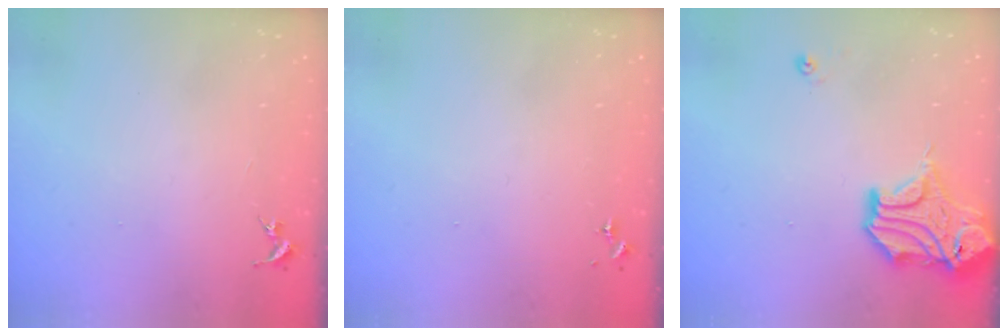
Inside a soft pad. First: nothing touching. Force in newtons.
{"total": 0.0}
{"total": 15.8, "press": 15.6, "slide": 2.7}